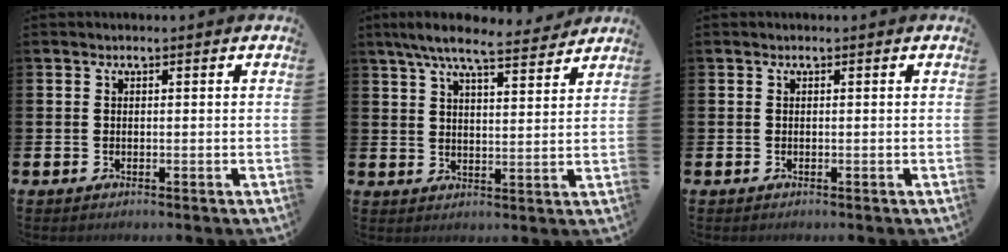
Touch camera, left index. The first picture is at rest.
{"total": 7.9, "force": [7.1, 1.1, 3.4], "torque": [-0.074, -0.032, 0.123]}
{"total": 0.0}